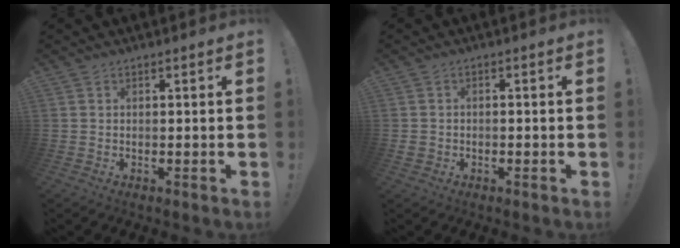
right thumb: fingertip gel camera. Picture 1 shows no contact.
{"total": 1.6, "force": [-0.9, 1.3, 0.5], "torque": [-0.009, 0.006, -0.017]}